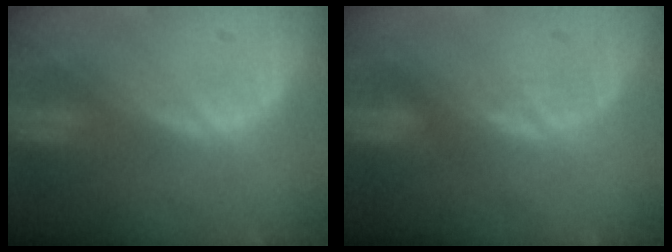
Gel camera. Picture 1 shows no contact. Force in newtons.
{"total": 0.5, "press": 0.5, "slide": 0.1}